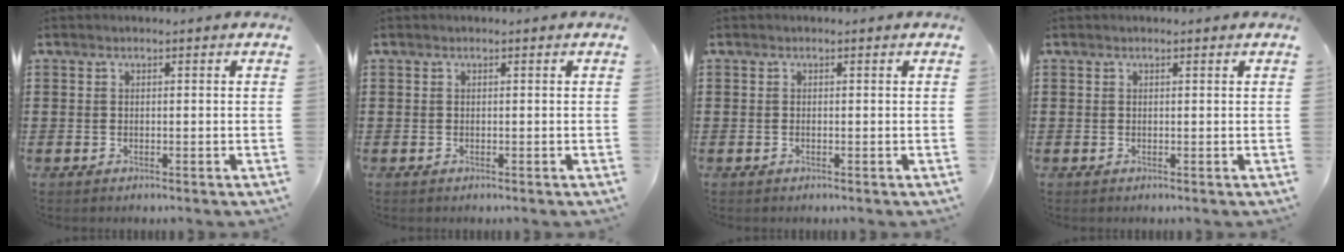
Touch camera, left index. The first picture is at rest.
{"total": 0.0}
{"total": 0.0}
{"total": 0.0}